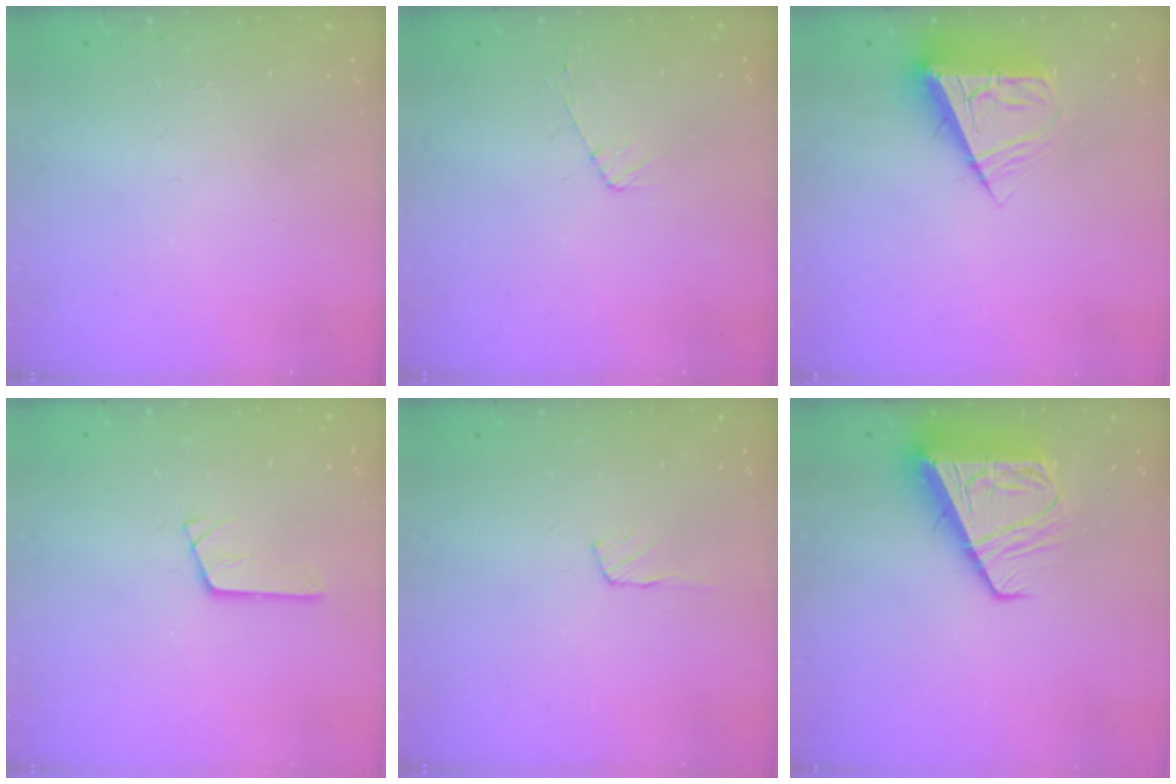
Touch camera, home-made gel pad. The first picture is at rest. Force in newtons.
{"total": 3.8, "press": 3.8, "slide": 0.5}
{"total": 11.8, "press": 11.7, "slide": 1.2}
{"total": 2.9, "press": 2.9, "slide": 0.2}
{"total": 3.6, "press": 3.6, "slide": 0.5}
{"total": 12.3, "press": 12.3, "slide": 1.4}